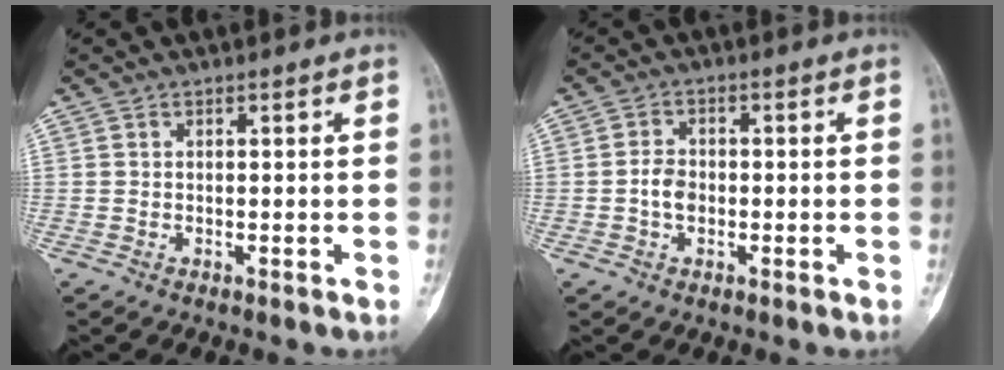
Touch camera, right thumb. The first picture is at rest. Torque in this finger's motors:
{"motor_torque": [0.59, 0.59, 0.24, -0.55, 0.12]}